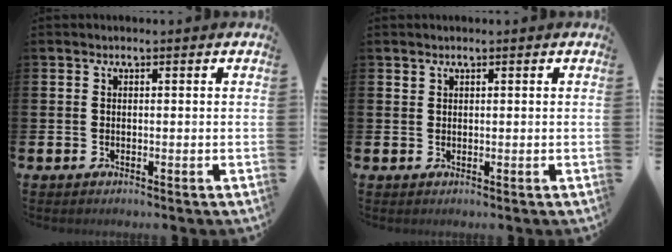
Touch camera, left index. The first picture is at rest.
{"total": 0.9, "force": [0.8, 0.3, 0.1], "torque": [0.014, -0.004, 0.011]}